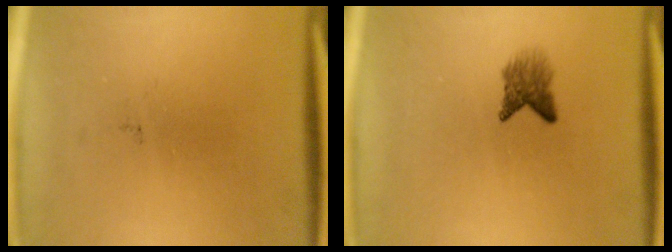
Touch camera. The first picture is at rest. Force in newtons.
{"total": 2.8}